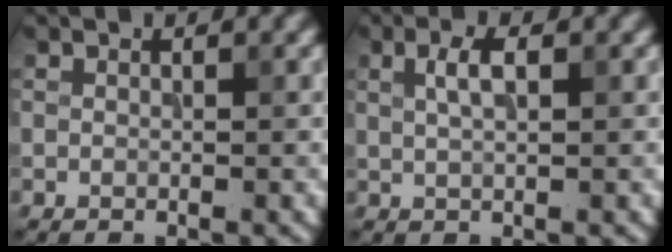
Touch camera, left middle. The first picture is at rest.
{"total": 2.1, "force": [0.7, 0.7, 1.8], "torque": [-0.035, 0.004, 0.013]}